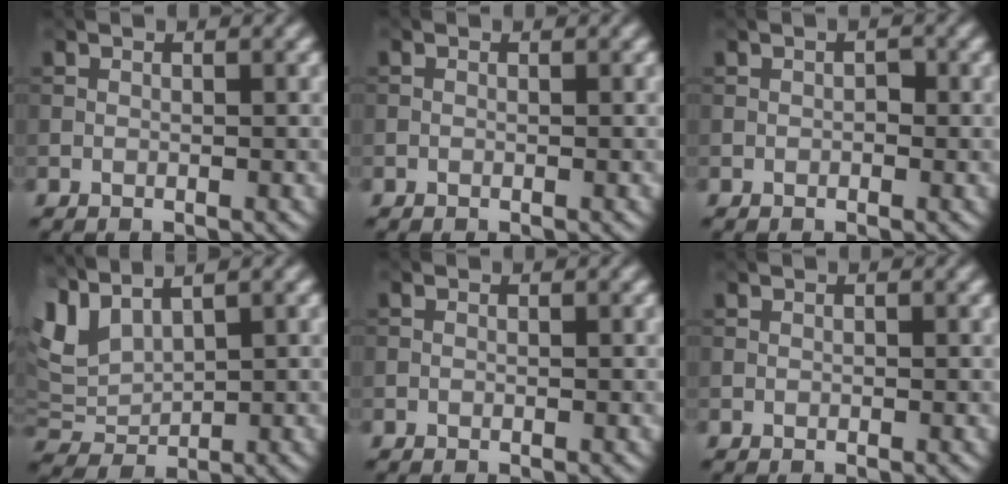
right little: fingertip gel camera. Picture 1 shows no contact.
{"total": 0.0}
{"total": 1.1, "force": [0.1, 0.7, 0.8], "torque": [-0.010, 0.002, 0.000]}
{"total": 4.9, "force": [3.2, 2.3, 2.9], "torque": [-0.073, 0.011, 0.063]}
{"total": 0.0}
{"total": 0.0}